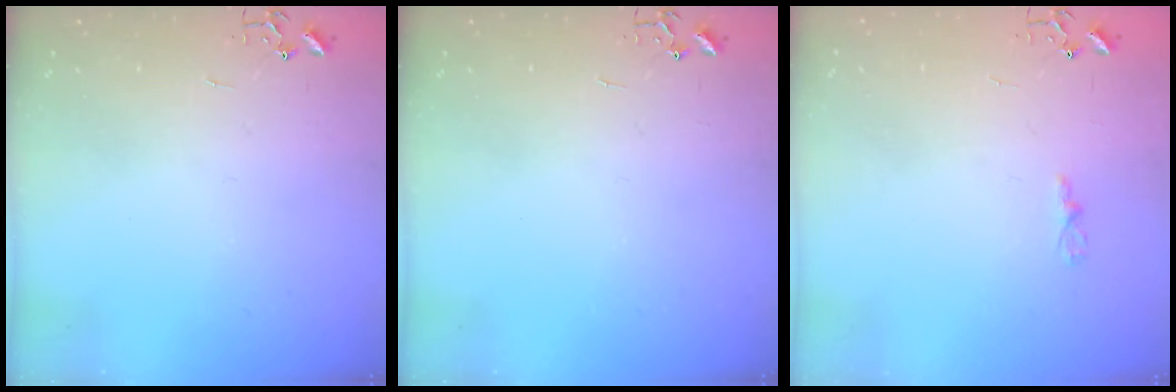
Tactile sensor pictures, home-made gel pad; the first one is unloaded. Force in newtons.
{"total": 0.0}
{"total": 2.9, "press": 2.9, "slide": 0.4}